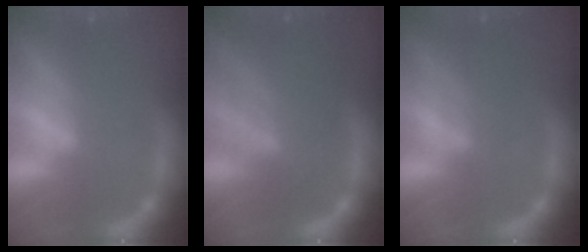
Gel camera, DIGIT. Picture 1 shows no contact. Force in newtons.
{"total": 8.1}
{"total": 3.6}